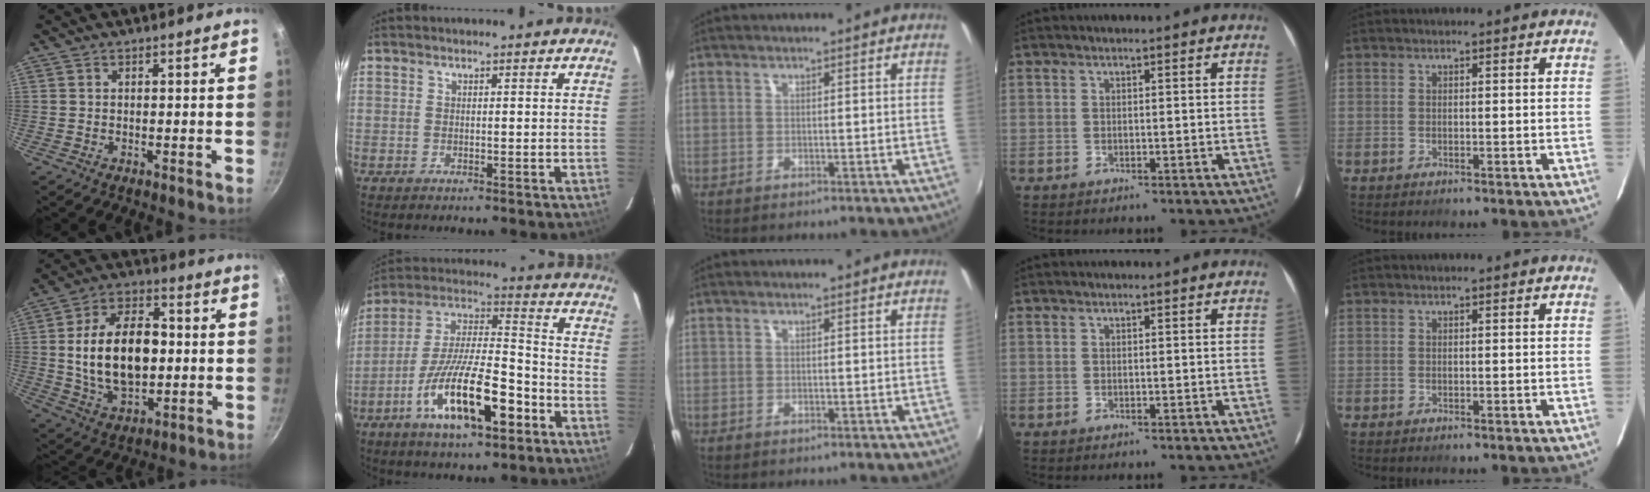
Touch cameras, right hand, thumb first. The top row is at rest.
{"thumb": {"total": 18.6, "force": [0.3, 11.4, 14.7], "torque": [-0.227, 0.015, 0.008]}, "index": {"total": 18.4, "force": [-8.6, 5.3, 15.3], "torque": [-0.285, -0.011, -0.152]}}